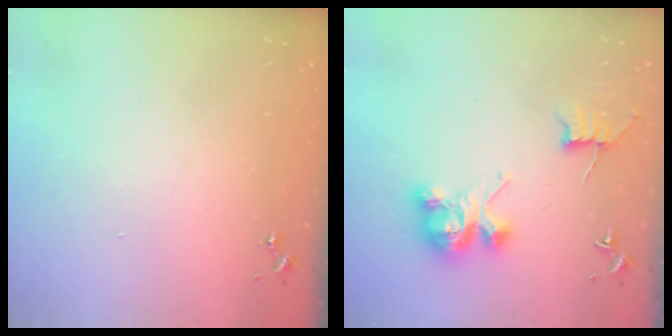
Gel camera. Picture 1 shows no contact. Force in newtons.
{"total": 8.5, "press": 8.4, "slide": 0.8}